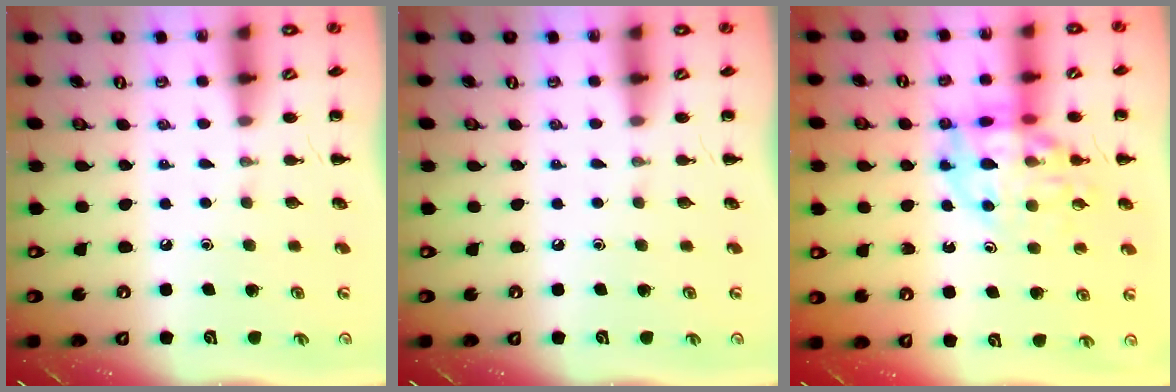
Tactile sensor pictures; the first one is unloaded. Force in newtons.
{"total": 0.0}
{"total": 13.9, "press": 13.5, "slide": 3.3}